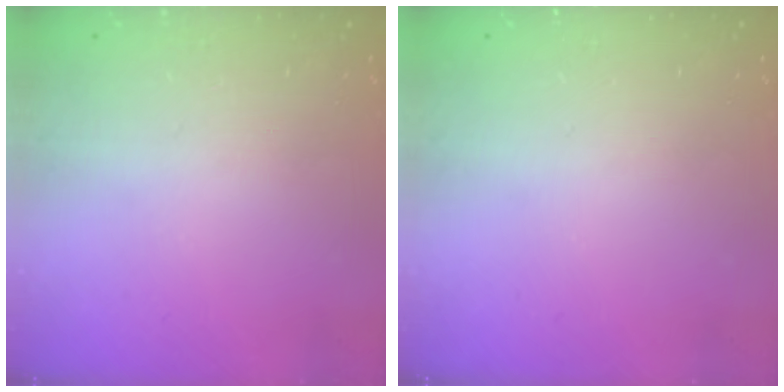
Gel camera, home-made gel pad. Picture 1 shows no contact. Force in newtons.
{"total": 0.0}